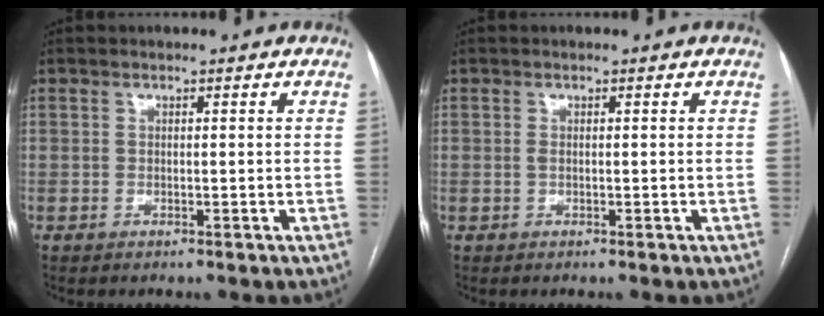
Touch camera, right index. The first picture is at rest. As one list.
[{"total": 0.5, "force": [0.0, 0.2, 0.5], "torque": [-0.011, 0.000, -0.002]}]